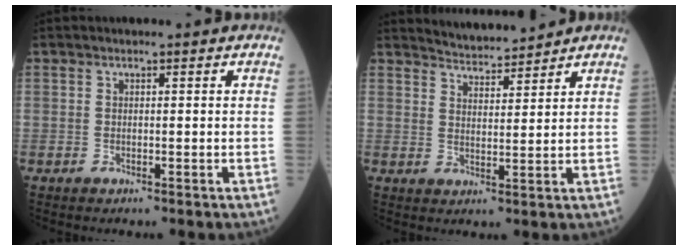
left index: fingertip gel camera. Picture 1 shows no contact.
{"total": 5.3, "force": [5.2, 0.2, 0.5], "torque": [-0.017, 0.008, 0.090]}